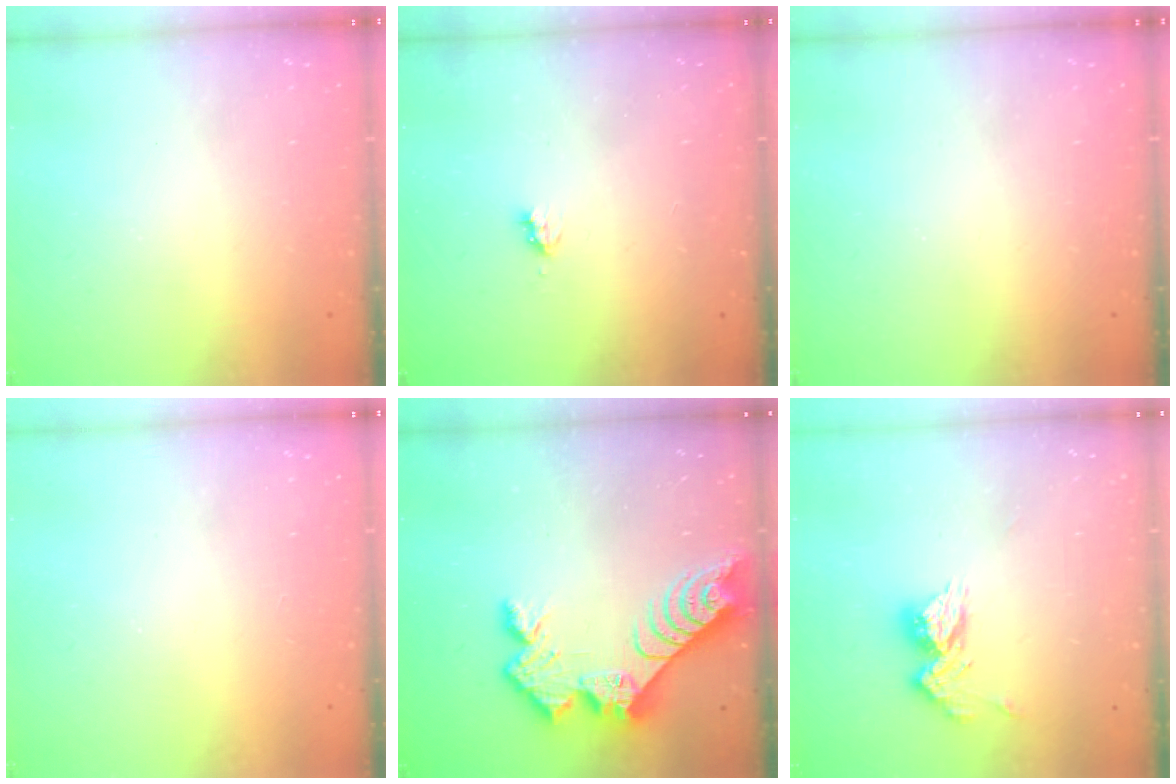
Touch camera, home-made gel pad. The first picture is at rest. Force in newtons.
{"total": 2.6, "press": 2.6, "slide": 0.4}
{"total": 0.0}
{"total": 1.7, "press": 1.7, "slide": 0.2}
{"total": 12.1, "press": 12.1, "slide": 0.8}
{"total": 11.5, "press": 11.4, "slide": 1.1}